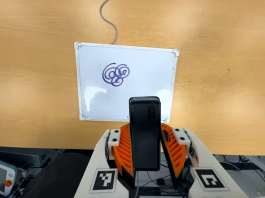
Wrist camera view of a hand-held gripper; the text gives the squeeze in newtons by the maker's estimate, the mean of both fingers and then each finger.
{"total": 6.8, "left": 5.3, "right": 8.2}